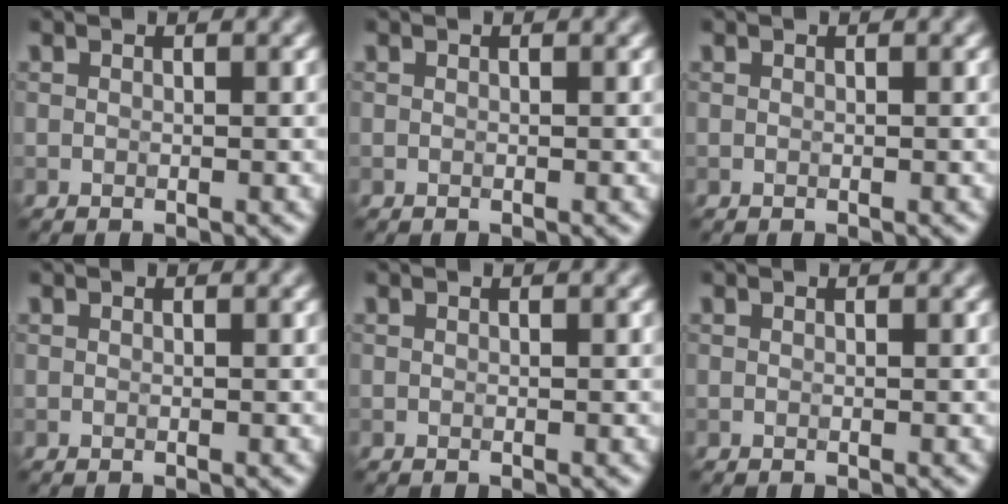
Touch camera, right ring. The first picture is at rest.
{"total": 0.0}
{"total": 0.0}
{"total": 0.0}
{"total": 0.0}
{"total": 0.0}